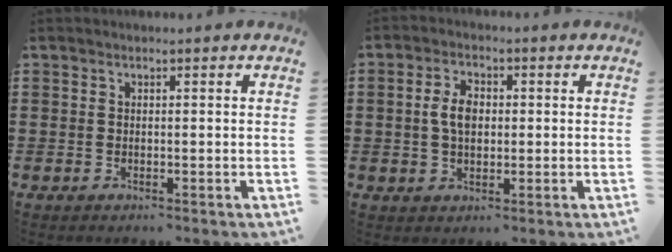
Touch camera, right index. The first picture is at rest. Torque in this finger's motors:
{"motor_torque": [0.94, -0.07, 0.33, 0.14]}